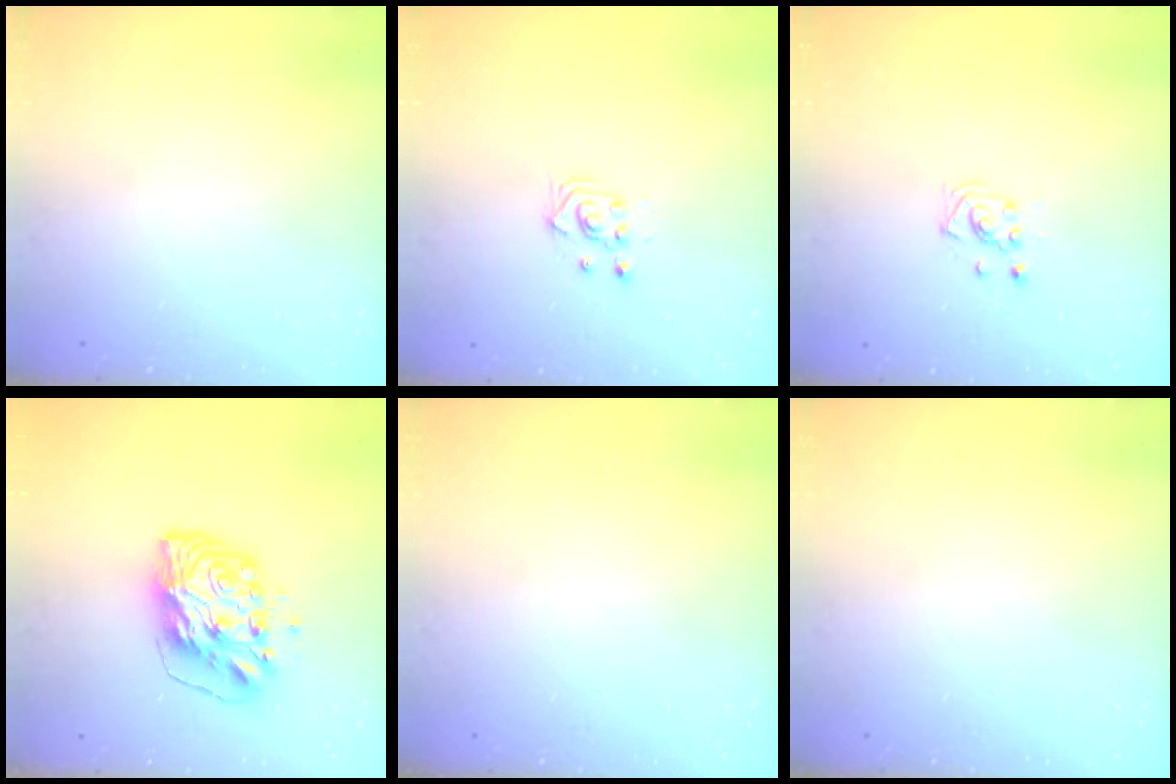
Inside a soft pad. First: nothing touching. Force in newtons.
{"total": 2.7, "press": 2.7, "slide": 0.2}
{"total": 2.0, "press": 1.9, "slide": 0.8}
{"total": 10.0, "press": 9.9, "slide": 1.3}
{"total": 0.0}
{"total": 0.0}